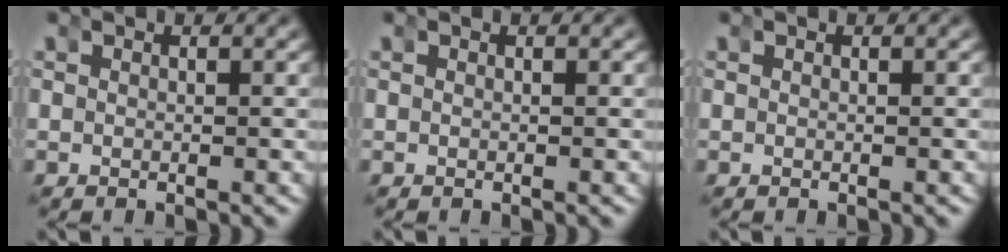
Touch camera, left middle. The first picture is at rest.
{"total": 0.0}
{"total": 0.0}